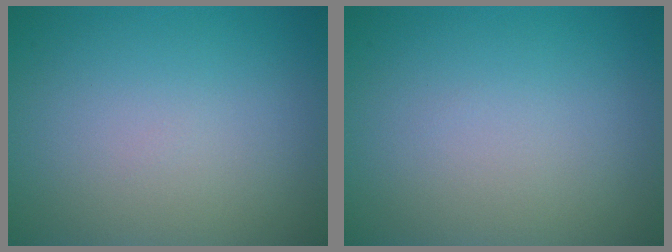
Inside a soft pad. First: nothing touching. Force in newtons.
{"total": 0.0}